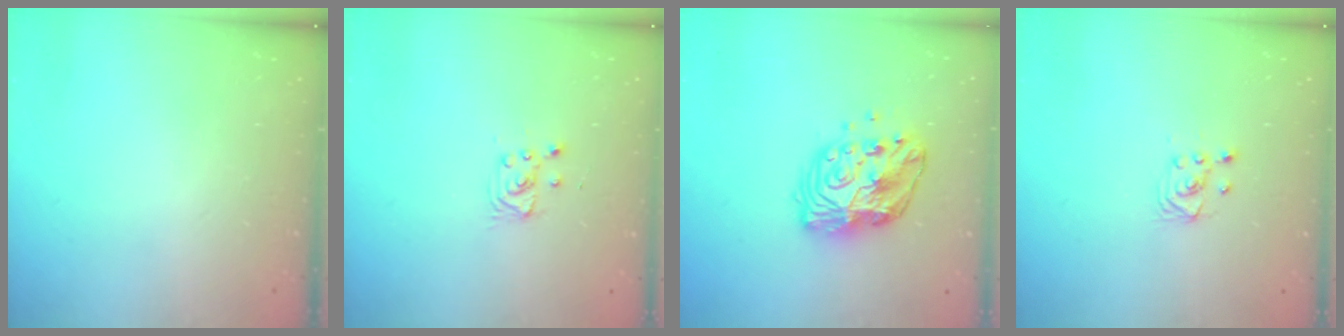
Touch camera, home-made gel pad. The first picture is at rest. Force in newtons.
{"total": 2.9, "press": 2.9, "slide": 0.4}
{"total": 12.3, "press": 12.3, "slide": 1.0}
{"total": 2.5, "press": 2.2, "slide": 1.1}